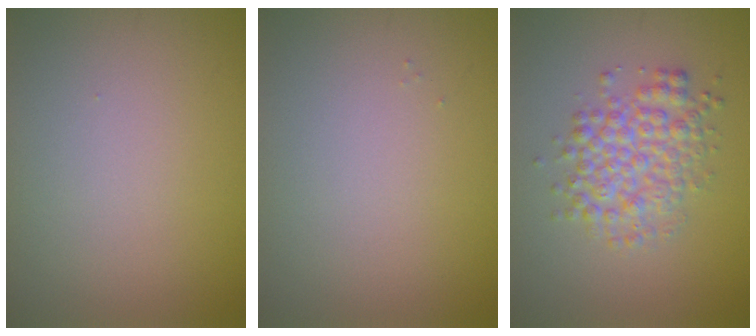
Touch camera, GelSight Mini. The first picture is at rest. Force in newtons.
{"total": 0.0}
{"total": 4.1, "press": 4.1, "slide": 0.1}